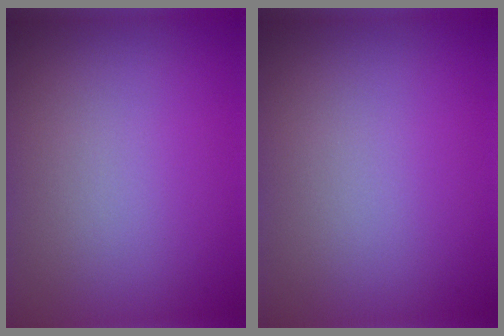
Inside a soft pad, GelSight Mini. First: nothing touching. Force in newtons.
{"total": 0.0}